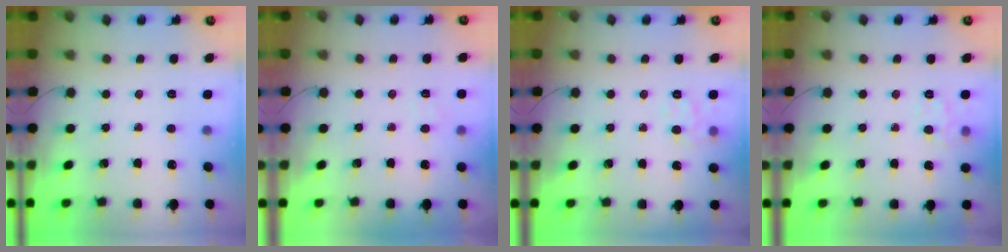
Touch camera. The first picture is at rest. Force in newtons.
{"total": 3.6, "press": 3.4, "slide": 1.1}
{"total": 8.6, "press": 8.6, "slide": 1.2}
{"total": 4.7, "press": 4.5, "slide": 1.3}